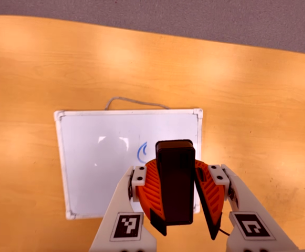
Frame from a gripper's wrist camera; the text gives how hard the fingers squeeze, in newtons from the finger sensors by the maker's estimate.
{"total": 9.6, "left": 9.9, "right": 9.3}